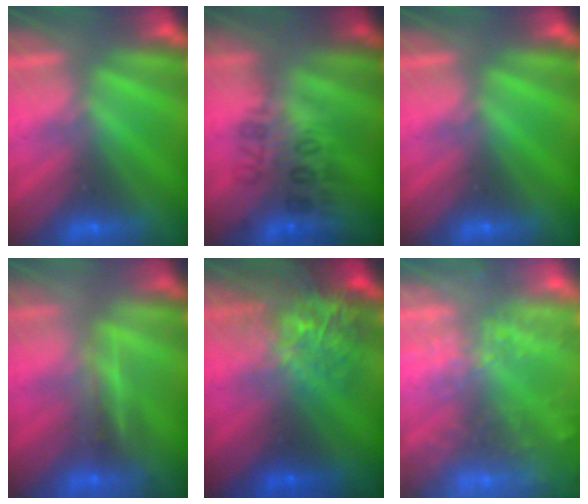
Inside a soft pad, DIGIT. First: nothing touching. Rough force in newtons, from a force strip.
{"total": 2.9}
{"total": 0.0}
{"total": 2.6}
{"total": 5.9}
{"total": 9.0}